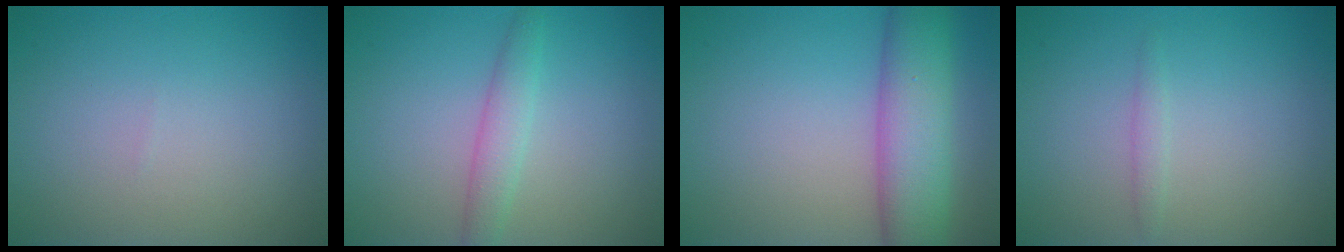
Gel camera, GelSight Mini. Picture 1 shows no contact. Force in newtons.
{"total": 2.2, "press": 2.2, "slide": 0.0}
{"total": 7.6, "press": 7.6, "slide": 0.1}
{"total": 0.8, "press": 0.8, "slide": 0.1}